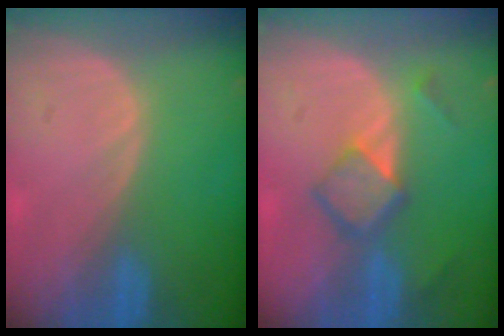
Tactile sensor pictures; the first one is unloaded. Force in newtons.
{"total": 5.5, "press": 4.8, "slide": 2.8}